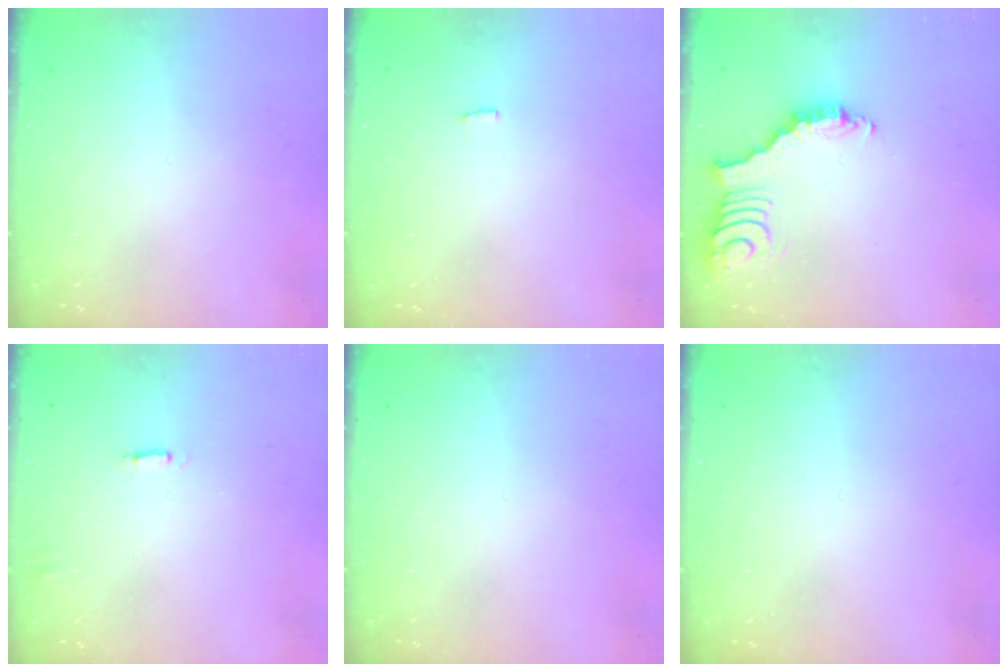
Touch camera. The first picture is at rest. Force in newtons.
{"total": 2.3, "press": 2.3, "slide": 0.2}
{"total": 3.1, "press": 3.1, "slide": 0.6}
{"total": 2.0, "press": 2.0, "slide": 0.1}
{"total": 0.0}
{"total": 0.0}